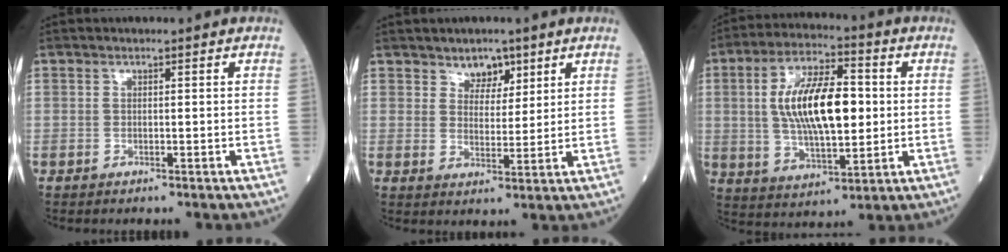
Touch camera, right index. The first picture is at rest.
{"total": 4.1, "force": [2.9, 2.5, 1.6], "torque": [-0.019, 0.000, 0.049]}
{"total": 14.8, "force": [1.4, 5.2, 13.8], "torque": [-0.261, 0.011, 0.026]}